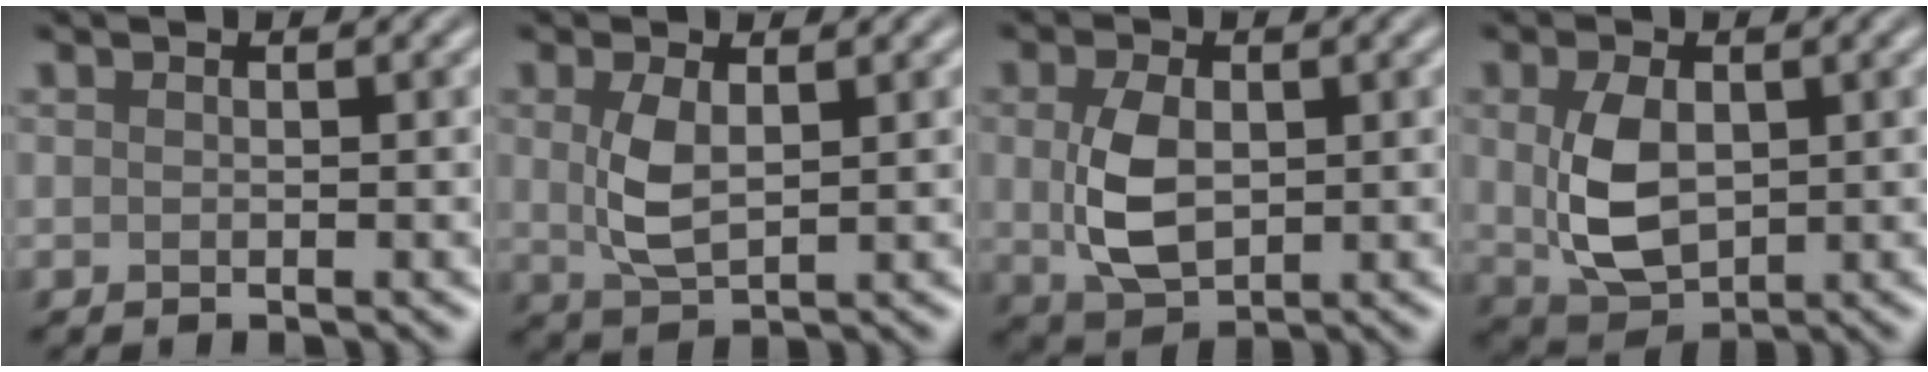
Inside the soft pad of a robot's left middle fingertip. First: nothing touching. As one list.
[{"total": 3.4, "force": [0.7, 1.6, 2.9], "torque": [-0.069, -0.003, 0.017]}, {"total": 5.2, "force": [0.3, 3.3, 4.0], "torque": [-0.094, -0.001, 0.012]}, {"total": 5.7, "force": [0.4, 3.7, 4.3], "torque": [-0.101, -0.006, 0.021]}]